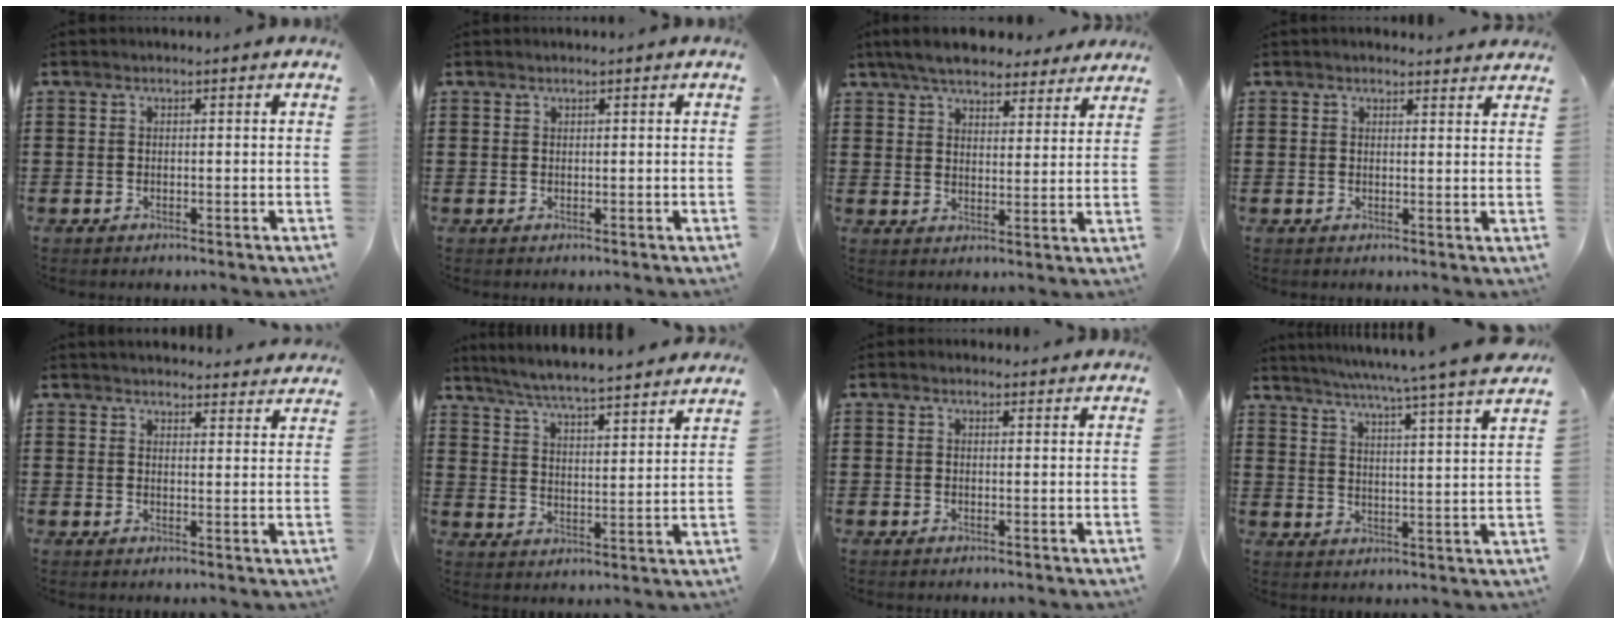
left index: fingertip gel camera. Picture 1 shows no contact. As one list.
[{"total": 0.0}, {"total": 6.5, "force": [5.9, 1.5, 2.2], "torque": [-0.065, -0.013, 0.109]}, {"total": 1.7, "force": [1.7, 0.3, 0.2], "torque": [-0.008, 0.000, 0.034]}, {"total": 3.3, "force": [3.2, 0.1, 0.2], "torque": [-0.006, -0.018, 0.058]}, {"total": 5.6, "force": [5.3, -0.7, 1.3], "torque": [-0.051, -0.042, 0.089]}, {"total": 1.0, "force": [0.9, 0.4, 0.2], "torque": [-0.005, 0.003, 0.018]}, {"total": 5.8, "force": [5.1, -1.7, 2.2], "torque": [-0.063, -0.045, 0.080]}]